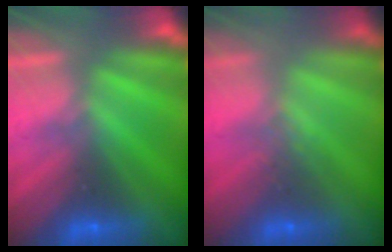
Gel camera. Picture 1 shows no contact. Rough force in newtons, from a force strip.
{"total": 2.6}